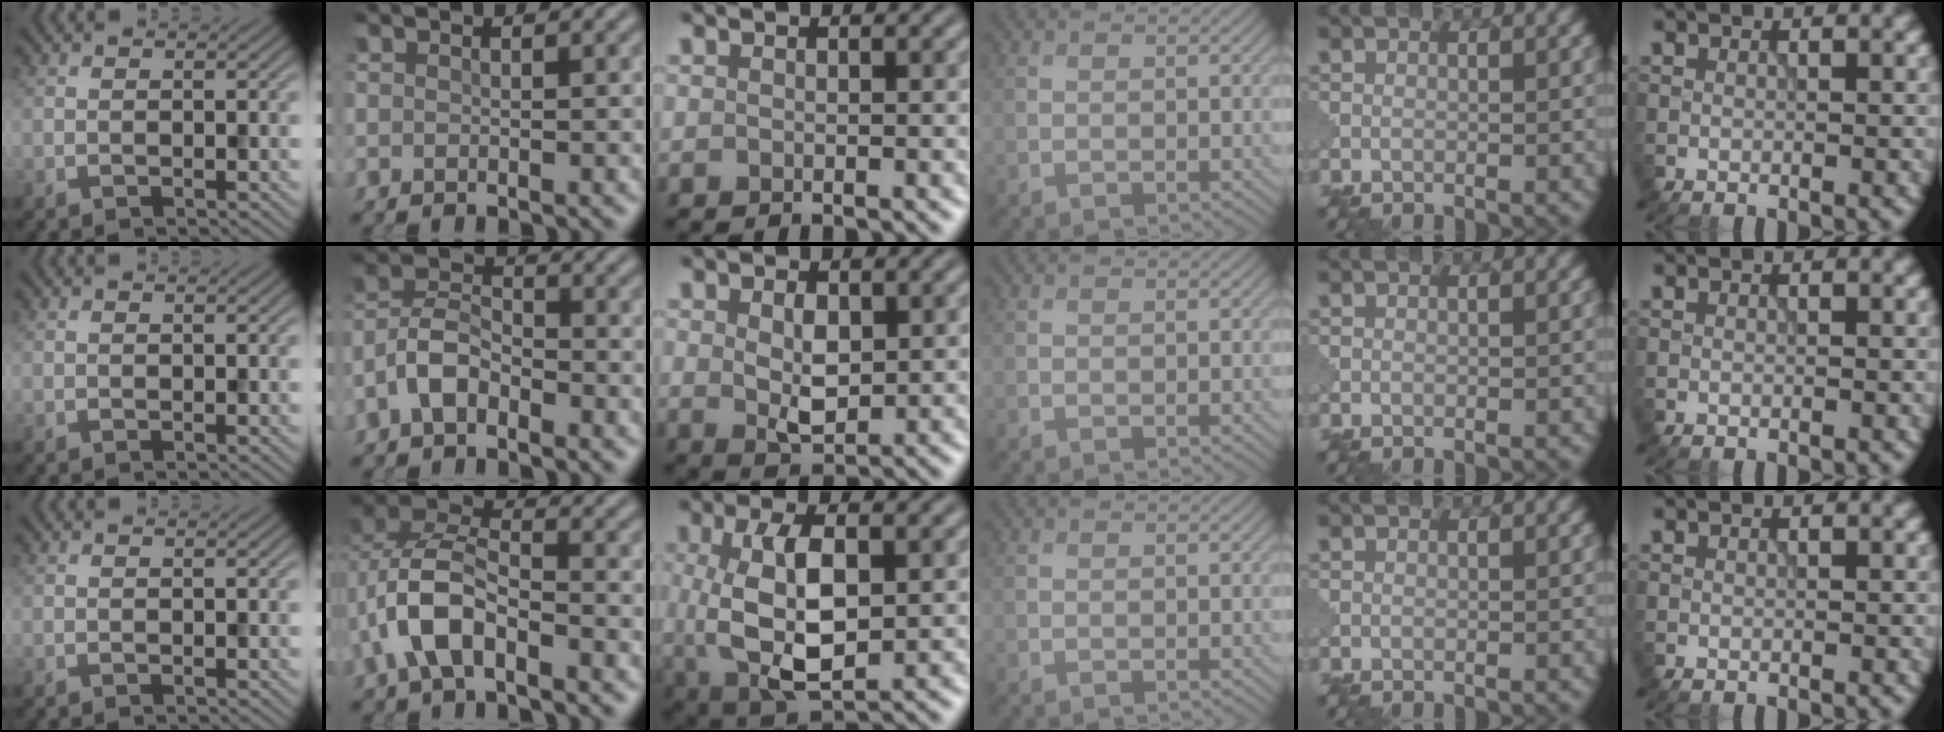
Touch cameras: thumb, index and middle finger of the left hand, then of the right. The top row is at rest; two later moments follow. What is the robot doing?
{"motion": "disassemble", "object": "puzzle pieces"}